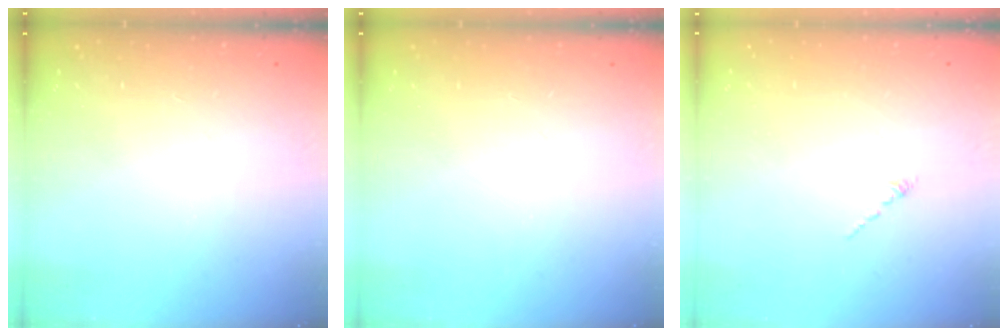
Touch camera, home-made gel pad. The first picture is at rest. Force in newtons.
{"total": 0.0}
{"total": 0.0}